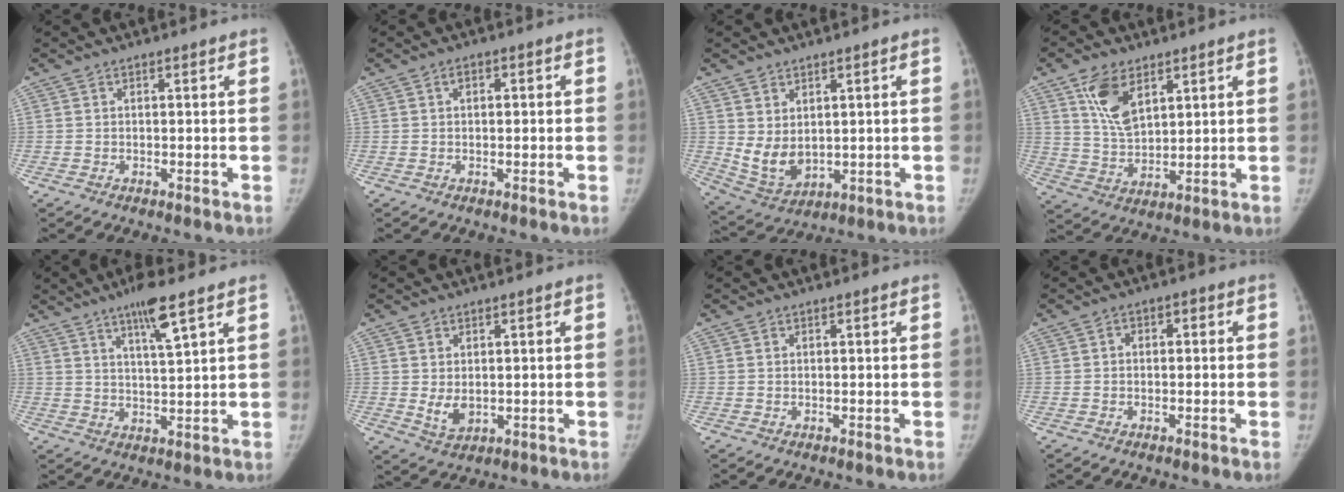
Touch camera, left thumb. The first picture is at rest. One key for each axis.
{"total": 1.9, "fx": 0.2, "fy": 1.3, "fz": 1.3, "tx": -0.013, "ty": 0.005, "tz": -0.002}
{"total": 7.2, "fx": 1.3, "fy": 5.0, "fz": 5.1, "tx": -0.081, "ty": -0.013, "tz": 0.049}
{"total": 9.6, "fx": 4.8, "fy": 5.3, "fz": 6.4, "tx": -0.098, "ty": -0.025, "tz": 0.098}
{"total": 7.4, "fx": 4.5, "fy": 0.6, "fz": 5.9, "tx": -0.103, "ty": -0.026, "tz": 0.081}
{"total": 4.2, "fx": 0.0, "fy": 3.0, "fz": 2.9, "tx": -0.044, "ty": -0.006, "tz": 0.011}
{"total": 0.0}
{"total": 2.7, "fx": -0.2, "fy": 2.0, "fz": 1.9, "tx": -0.013, "ty": 0.010, "tz": -0.012}